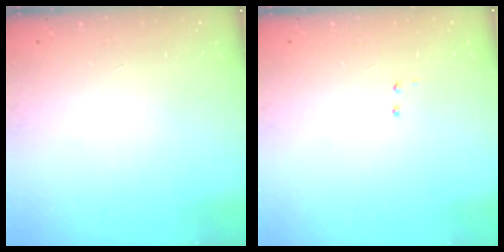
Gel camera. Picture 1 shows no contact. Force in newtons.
{"total": 4.0, "press": 4.0, "slide": 0.4}